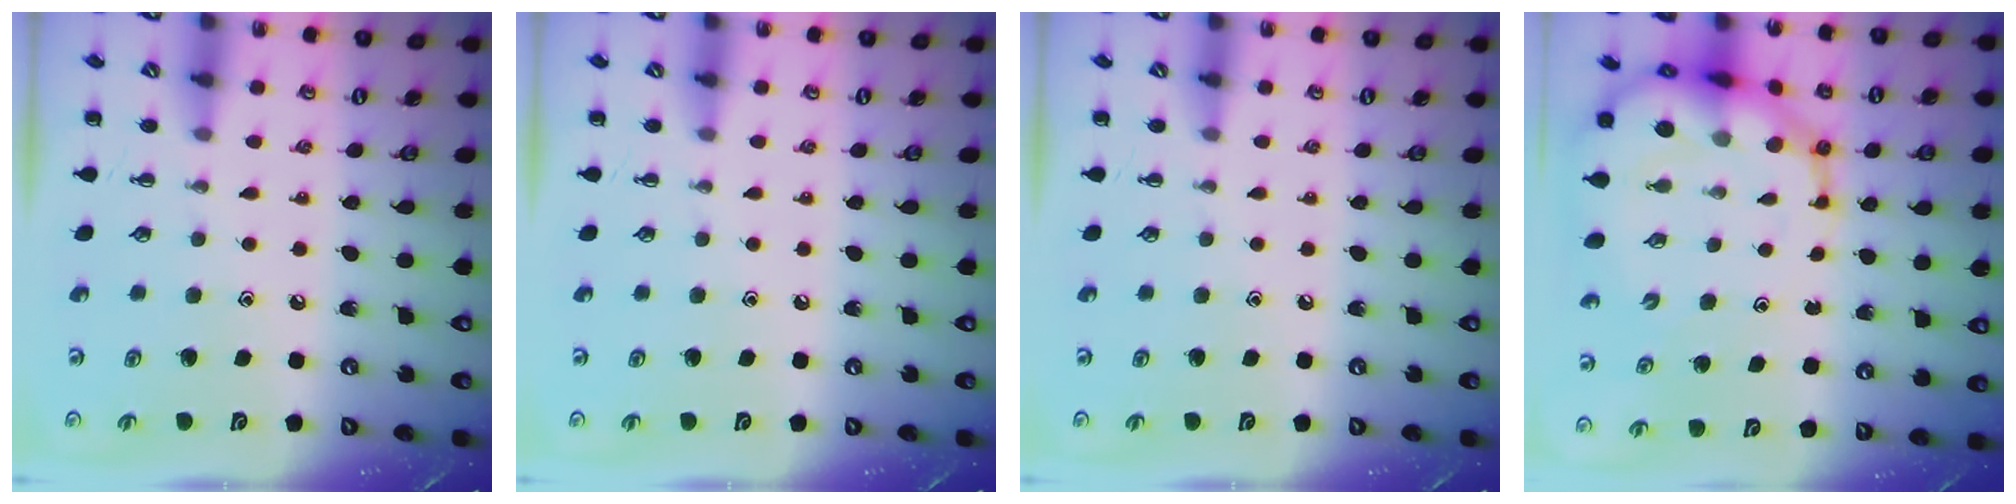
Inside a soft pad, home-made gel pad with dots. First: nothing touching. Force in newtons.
{"total": 0.0}
{"total": 0.0}
{"total": 14.5, "press": 13.9, "slide": 4.1}